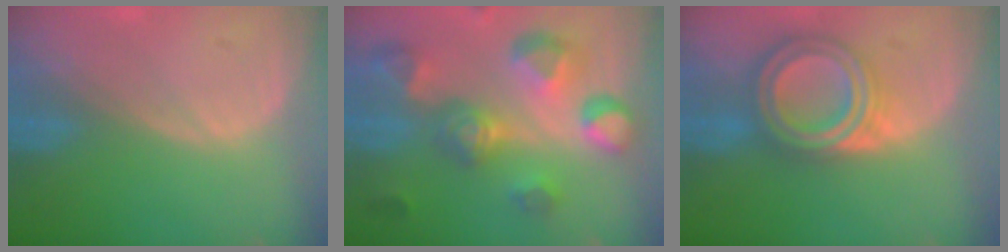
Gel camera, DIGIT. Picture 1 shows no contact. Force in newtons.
{"total": 11.3, "press": 10.0, "slide": 5.2}
{"total": 8.0, "press": 8.0, "slide": 0.5}